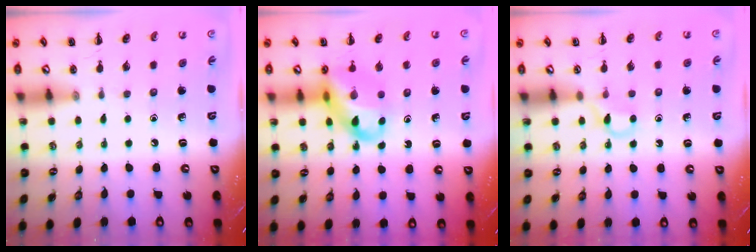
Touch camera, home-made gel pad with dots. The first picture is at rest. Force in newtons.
{"total": 14.0, "press": 13.5, "slide": 3.5}
{"total": 3.6, "press": 3.4, "slide": 1.0}